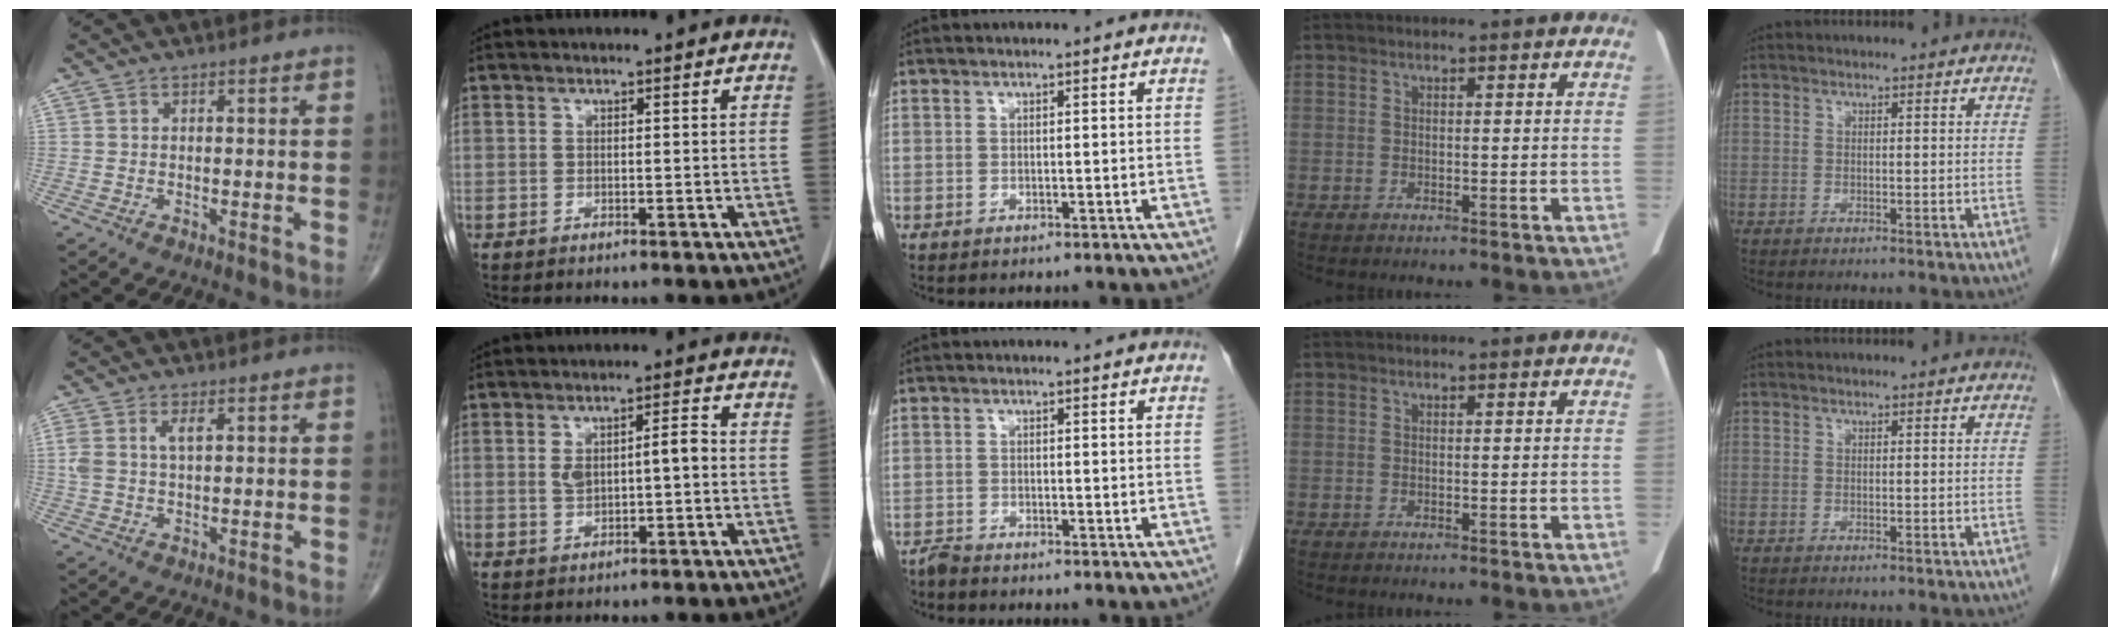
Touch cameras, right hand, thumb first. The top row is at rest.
{"thumb": {"total": 4.0, "force": [1.3, 1.9, 3.3], "torque": [-0.075, 0.009, 0.029]}, "index": {"total": 5.0, "force": [0.2, 1.6, 4.7], "torque": [-0.088, 0.017, 0.010]}, "middle": {"total": 1.3, "force": [-1.3, 0.0, 0.0], "torque": [-0.003, -0.003, -0.025]}}